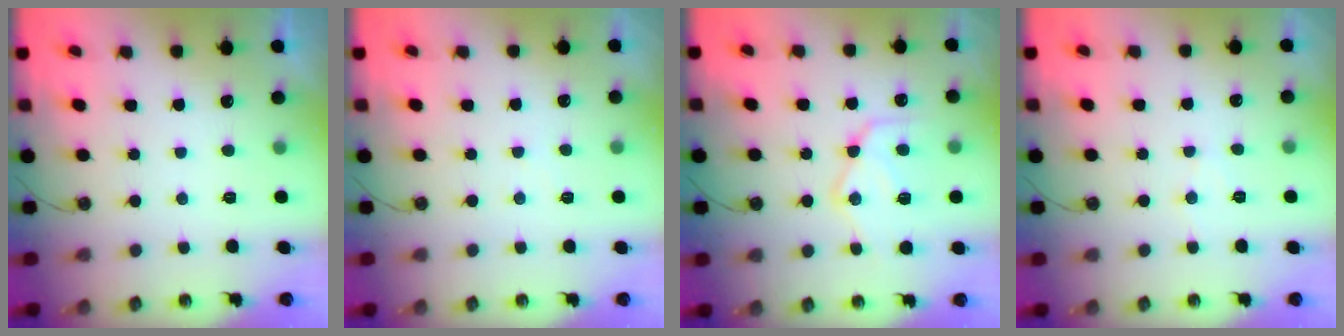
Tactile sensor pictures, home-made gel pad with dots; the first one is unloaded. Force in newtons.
{"total": 2.6, "press": 2.6, "slide": 0.4}
{"total": 15.3, "press": 15.2, "slide": 0.9}
{"total": 6.7, "press": 6.7, "slide": 0.7}